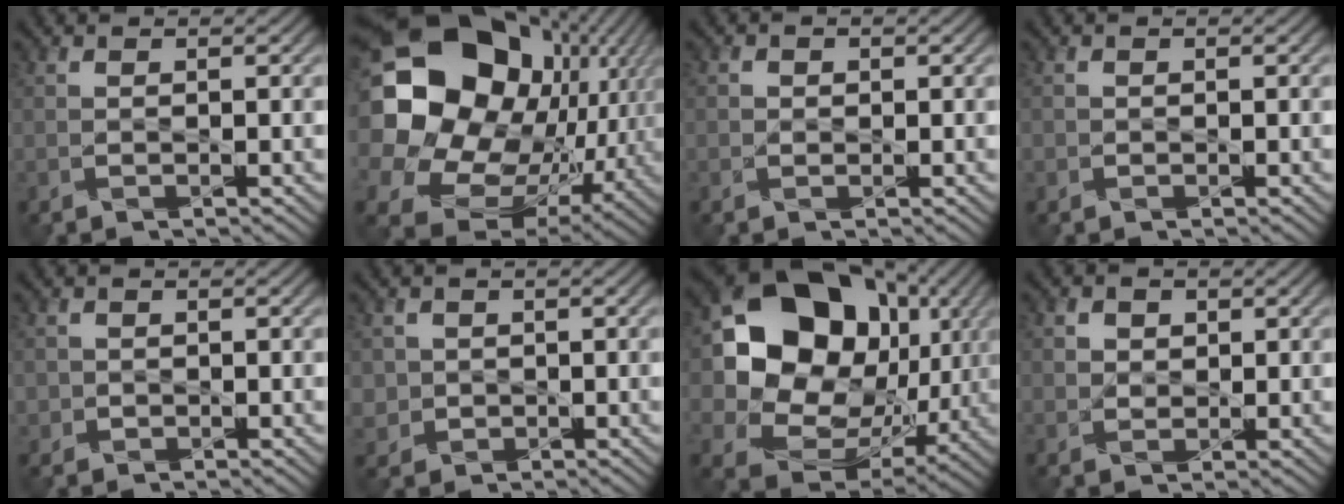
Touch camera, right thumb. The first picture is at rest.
{"total": 24.4, "force": [4.3, 19.4, 14.3], "torque": [-0.350, -0.021, 0.105]}
{"total": 0.9, "force": [-0.1, 0.9, 0.2], "torque": [-0.001, -0.005, -0.006]}
{"total": 0.6, "force": [-0.3, 0.6, -0.1], "torque": [0.002, -0.004, -0.007]}
{"total": 1.4, "force": [-0.3, 1.4, -0.1], "torque": [0.002, -0.007, -0.008]}
{"total": 2.6, "force": [0.0, 2.6, 0.2], "torque": [-0.014, -0.008, -0.004]}
{"total": 20.1, "force": [4.0, 16.5, 10.8], "torque": [-0.266, -0.001, 0.099]}
{"total": 2.3, "force": [0.8, 2.0, 0.9], "torque": [-0.024, -0.010, 0.013]}